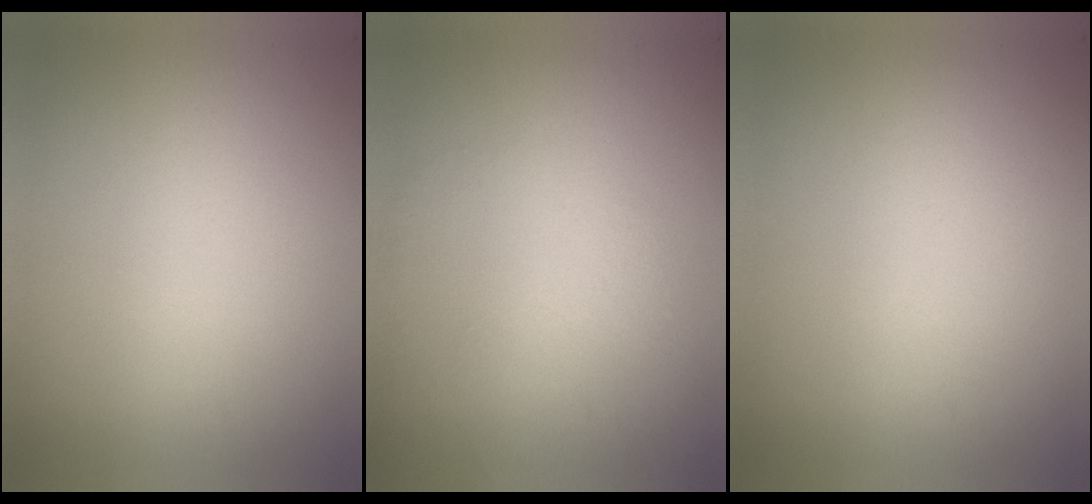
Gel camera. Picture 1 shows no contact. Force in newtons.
{"total": 1.3}
{"total": 0.0}